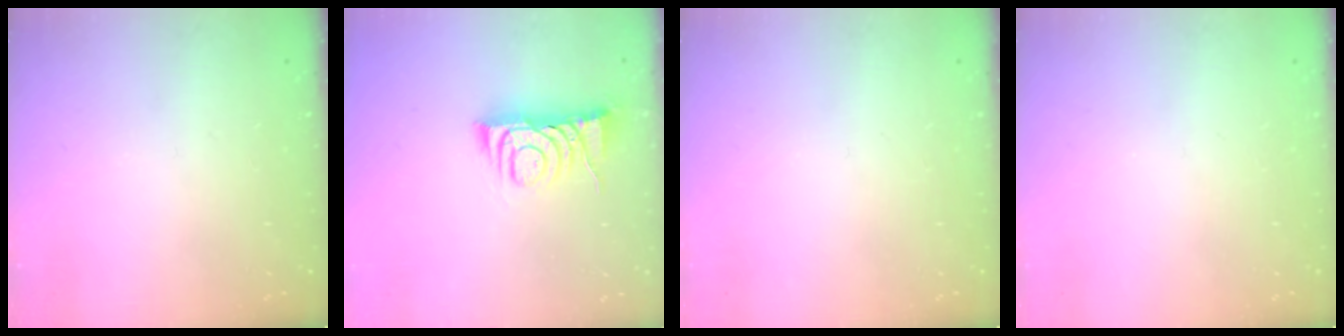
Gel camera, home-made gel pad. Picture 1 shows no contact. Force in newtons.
{"total": 8.3, "press": 8.3, "slide": 0.5}
{"total": 0.0}
{"total": 0.0}